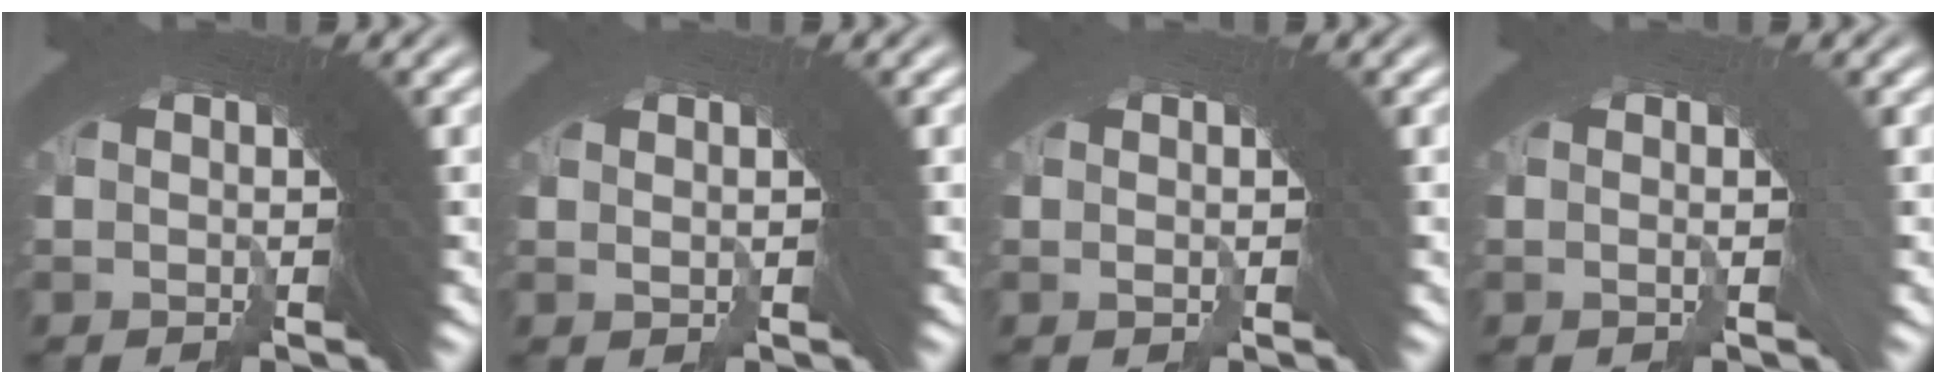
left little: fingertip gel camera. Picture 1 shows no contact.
{"total": 0.8, "force": [0.6, -0.1, 0.4], "torque": [0.007, 0.013, 0.010]}
{"total": 0.7, "force": [-0.2, 0.6, 0.4], "torque": [-0.002, 0.010, -0.008]}
{"total": 1.4, "force": [-0.4, 0.4, 1.2], "torque": [-0.012, 0.015, -0.012]}